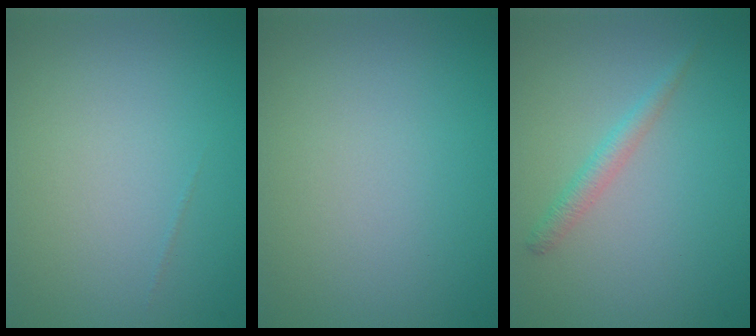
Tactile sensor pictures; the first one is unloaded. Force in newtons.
{"total": 0.0}
{"total": 1.4, "press": 1.4, "slide": 0.1}